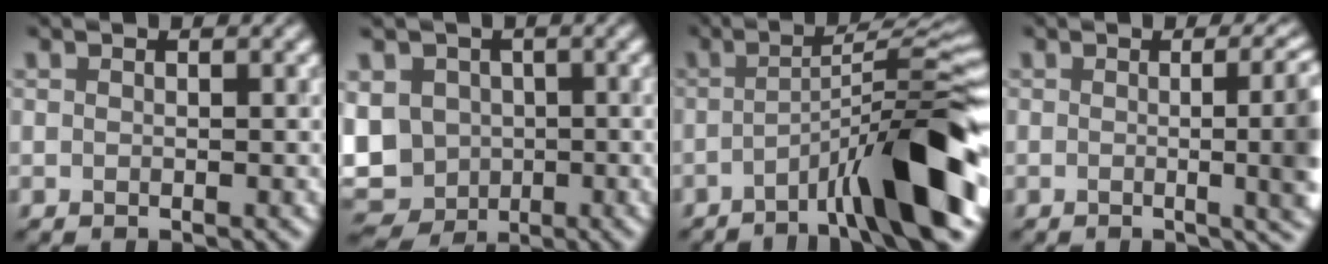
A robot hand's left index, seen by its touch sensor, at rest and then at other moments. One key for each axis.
{"total": 9.0, "fx": -0.9, "fy": 7.8, "fz": 4.3, "tx": -0.088, "ty": 0.003, "tz": -0.035}
{"total": 10.4, "fx": -4.4, "fy": 1.3, "fz": 9.3, "tx": -0.122, "ty": 0.028, "tz": -0.078}
{"total": 8.9, "fx": -0.5, "fy": 3.8, "fz": 8.0, "tx": -0.059, "ty": 0.002, "tz": -0.008}